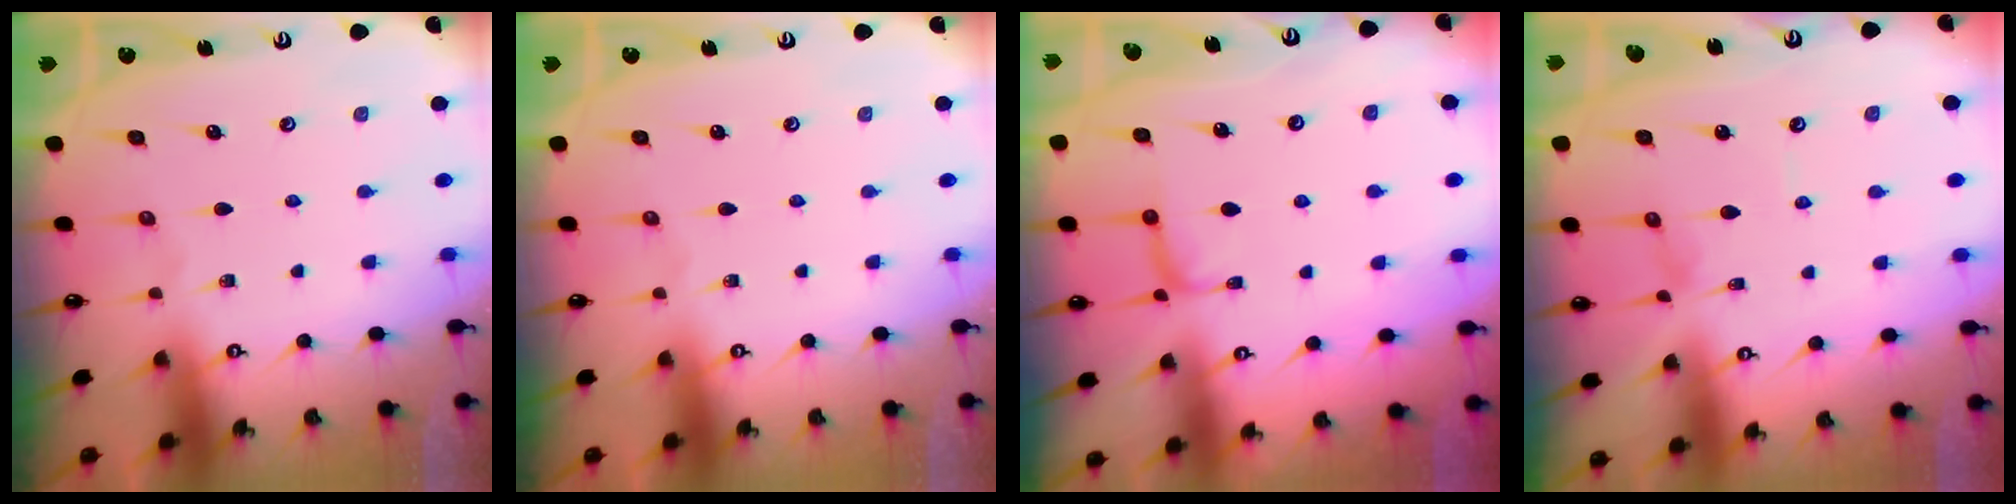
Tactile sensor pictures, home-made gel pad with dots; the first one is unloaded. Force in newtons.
{"total": 0.0}
{"total": 2.9, "press": 2.7, "slide": 0.9}
{"total": 0.9, "press": 0.9, "slide": 0.3}